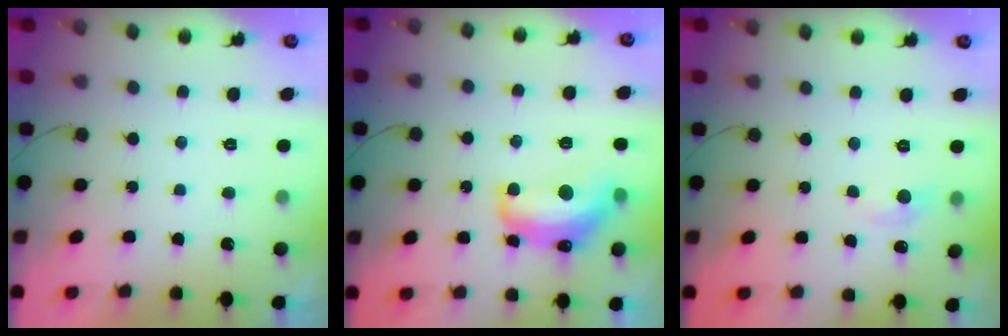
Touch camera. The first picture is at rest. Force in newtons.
{"total": 13.8, "press": 13.8, "slide": 1.0}
{"total": 4.9, "press": 4.9, "slide": 0.6}